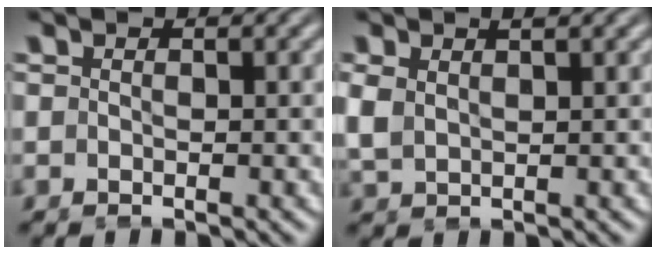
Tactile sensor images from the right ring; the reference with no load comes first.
{"total": 1.5, "force": [0.8, 0.7, 1.0], "torque": [-0.028, -0.001, 0.025]}